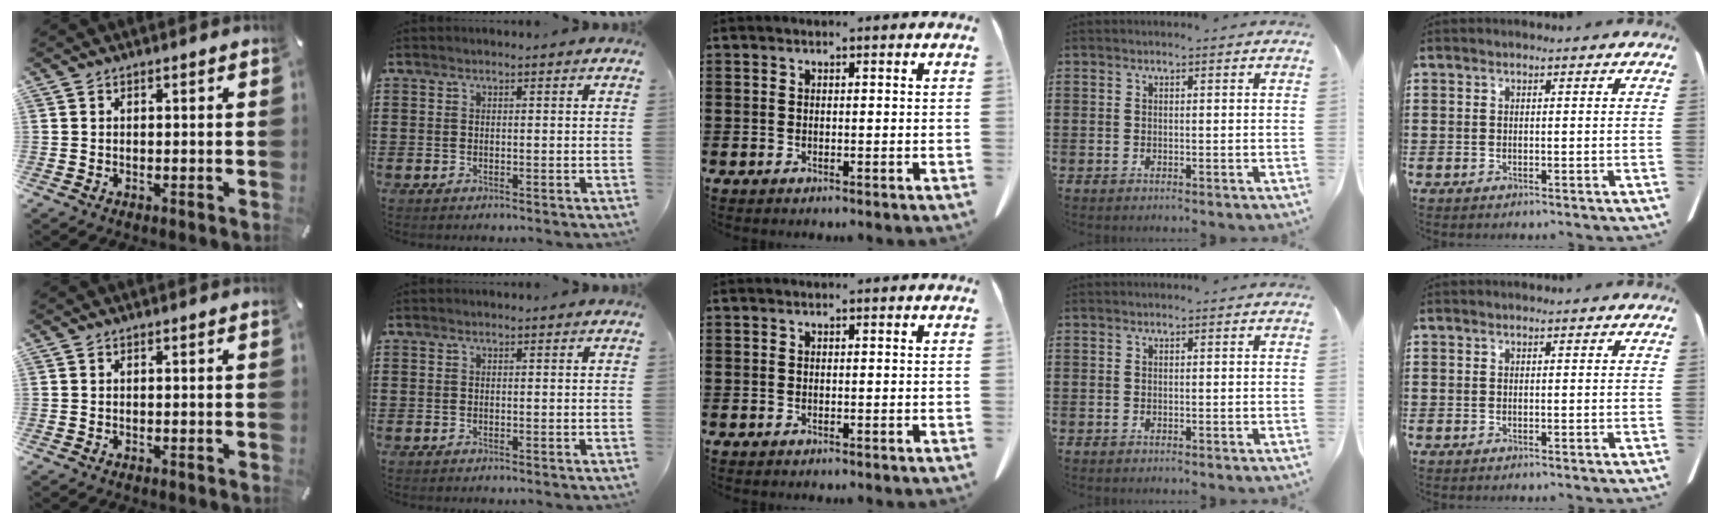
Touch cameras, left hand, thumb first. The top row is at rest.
{}